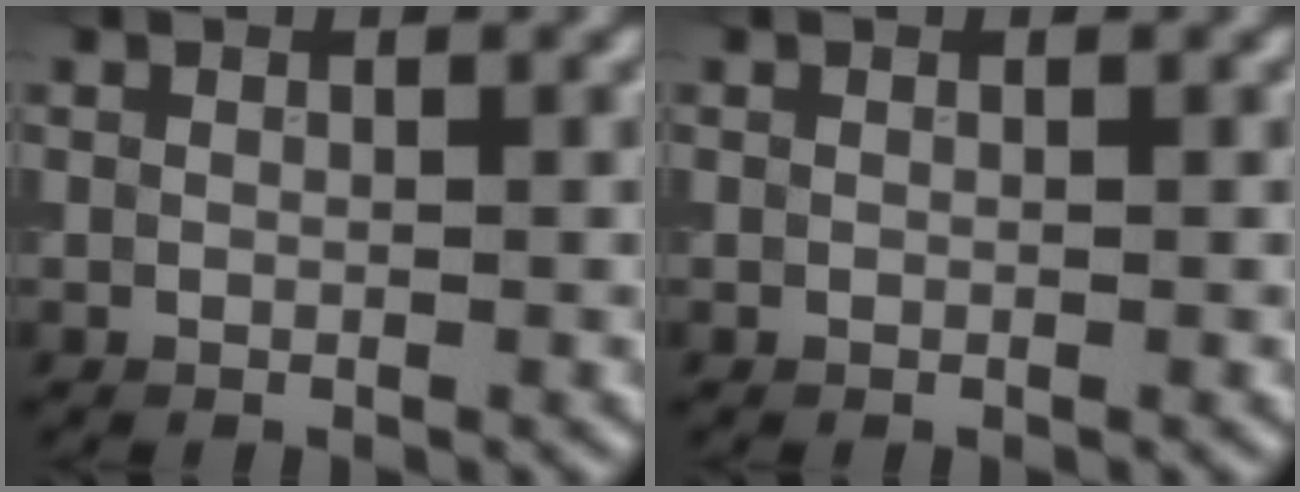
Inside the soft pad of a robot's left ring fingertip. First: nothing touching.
{"total": 0.0}